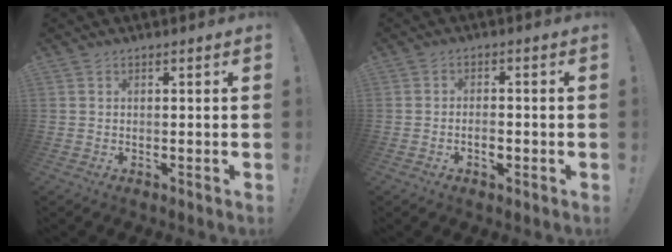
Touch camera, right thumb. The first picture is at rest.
{"total": 2.7, "force": [-1.4, 1.5, 1.8], "torque": [-0.019, -0.001, -0.025]}